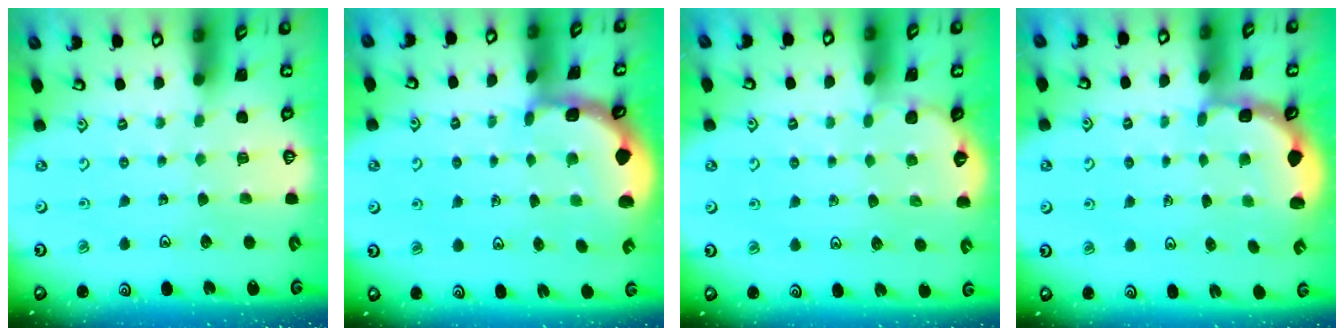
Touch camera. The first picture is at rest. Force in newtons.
{"total": 2.1, "press": 2.1, "slide": 0.4}
{"total": 2.0, "press": 2.0, "slide": 0.1}
{"total": 2.5, "press": 1.9, "slide": 1.6}